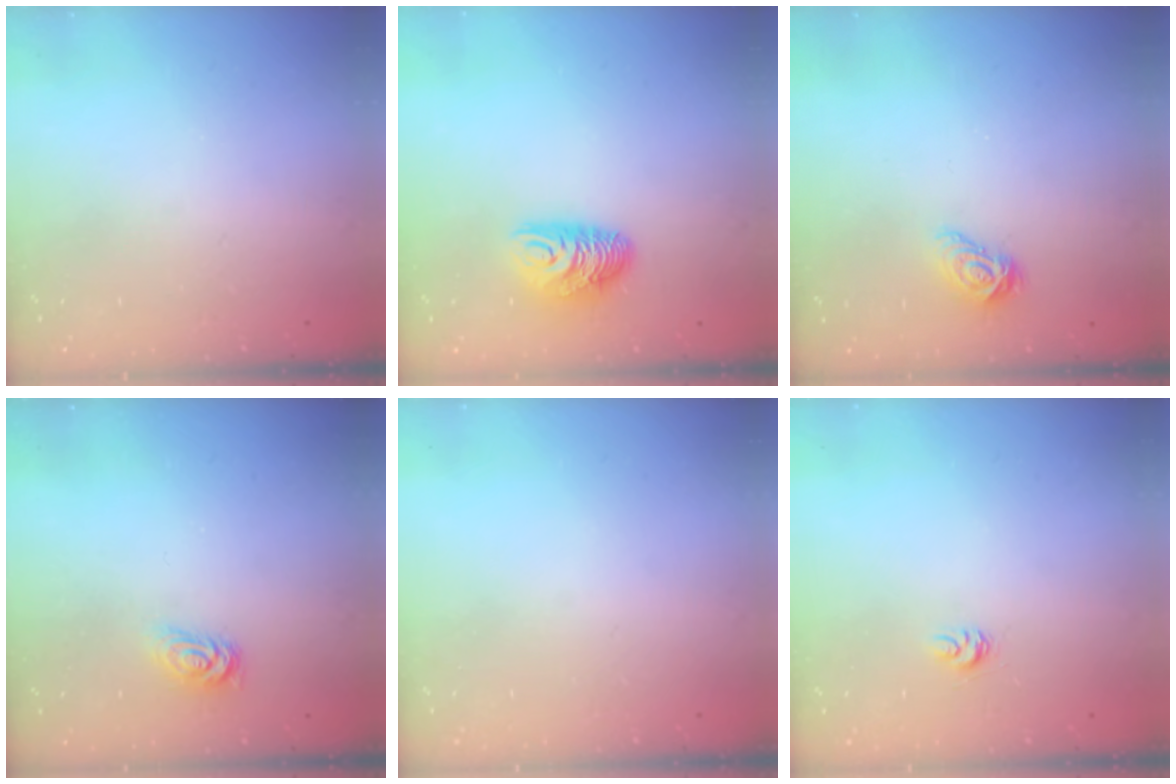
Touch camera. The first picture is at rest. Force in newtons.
{"total": 8.9, "press": 8.9, "slide": 0.3}
{"total": 6.4, "press": 6.4, "slide": 0.5}
{"total": 2.8, "press": 2.8, "slide": 0.4}
{"total": 0.0}
{"total": 4.3, "press": 4.3, "slide": 0.5}